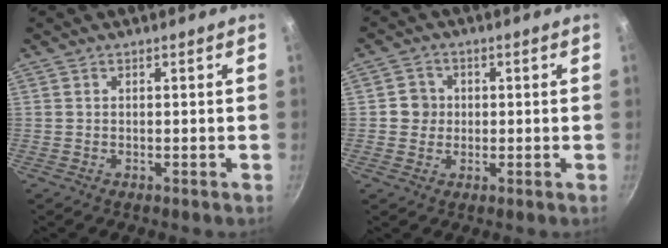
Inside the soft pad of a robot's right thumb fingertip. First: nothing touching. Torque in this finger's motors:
{"motor_torque": [-0.33, 0.26, 0.61, -0.44, 0.00]}